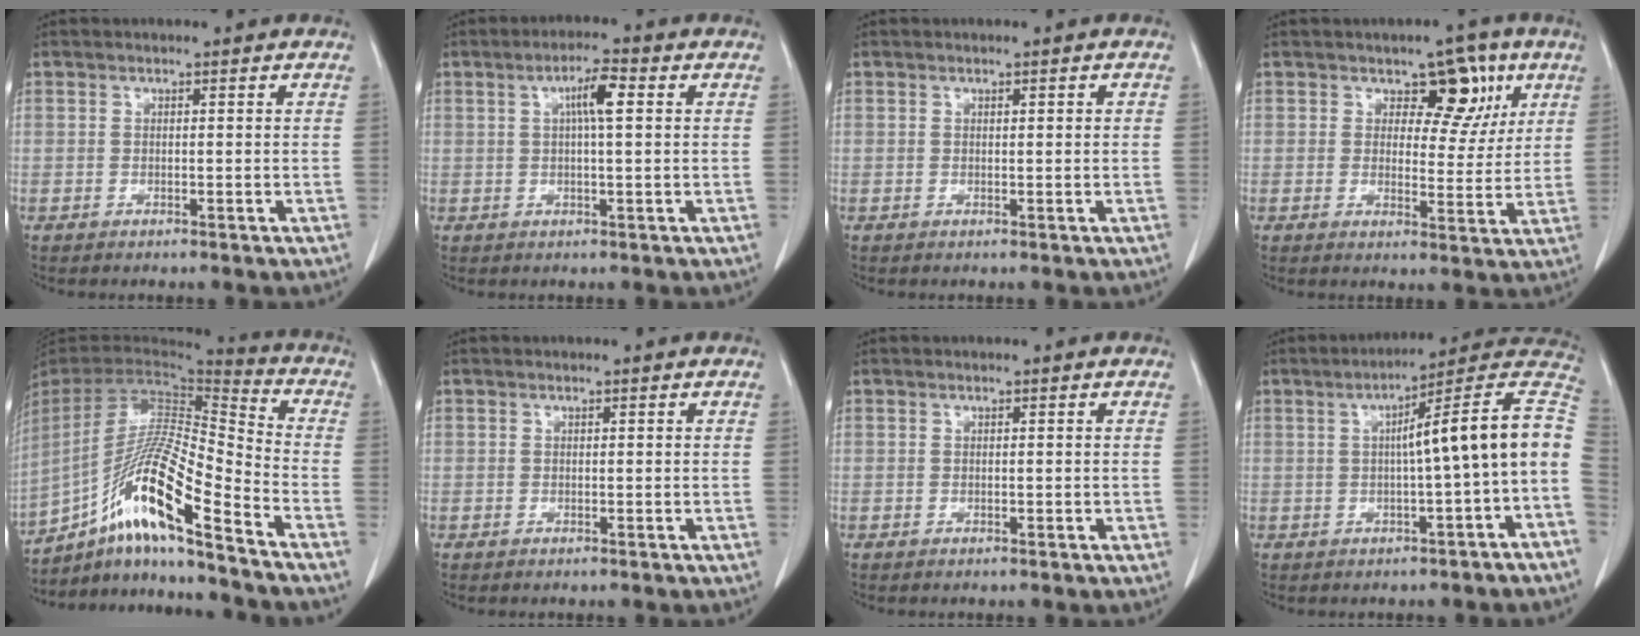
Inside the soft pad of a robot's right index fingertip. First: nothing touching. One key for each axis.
{"total": 4.6, "fx": 1.2, "fy": 0.4, "fz": 4.4, "tx": -0.078, "ty": 0.008, "tz": 0.019}
{"total": 0.7, "fx": 0.2, "fy": 0.1, "fz": 0.7, "tx": -0.011, "ty": 0.001, "tz": 0.003}
{"total": 7.3, "fx": 3.5, "fy": 4.3, "fz": 4.7, "tx": -0.041, "ty": 0.008, "tz": 0.047}
{"total": 18.7, "fx": -12.0, "fy": 0.6, "fz": 14.3, "tx": -0.302, "ty": -0.011, "tz": -0.224}
{"total": 0.0}
{"total": 0.0}
{"total": 13.1, "fx": -0.7, "fy": -0.2, "fz": 13.1, "tx": -0.175, "ty": 0.038, "tz": -0.019}